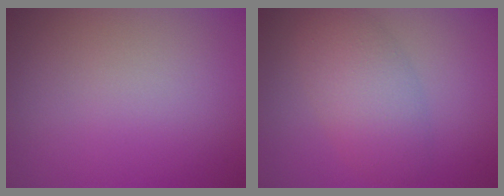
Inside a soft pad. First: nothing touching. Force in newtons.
{"total": 4.9, "press": 4.9, "slide": 0.2}